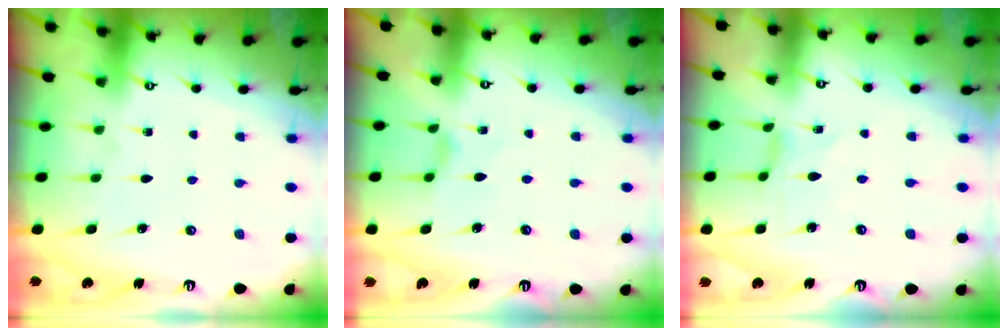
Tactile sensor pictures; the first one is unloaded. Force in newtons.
{"total": 1.7, "press": 1.7, "slide": 0.4}
{"total": 0.0}